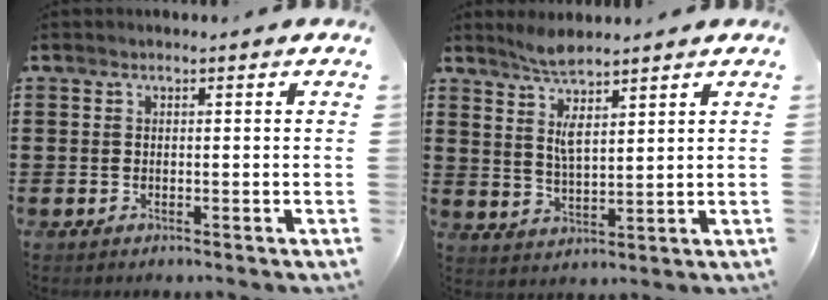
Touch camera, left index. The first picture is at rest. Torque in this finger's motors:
{"motor_torque": [0.55, 0.48, 0.36, 0.13]}